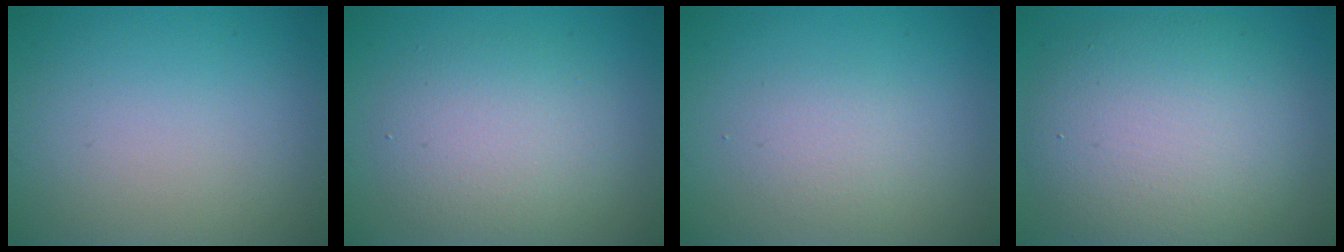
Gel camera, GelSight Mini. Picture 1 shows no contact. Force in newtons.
{"total": 4.3, "press": 4.3, "slide": 0.2}
{"total": 1.7, "press": 1.7, "slide": 0.1}
{"total": 8.8, "press": 8.8, "slide": 0.6}